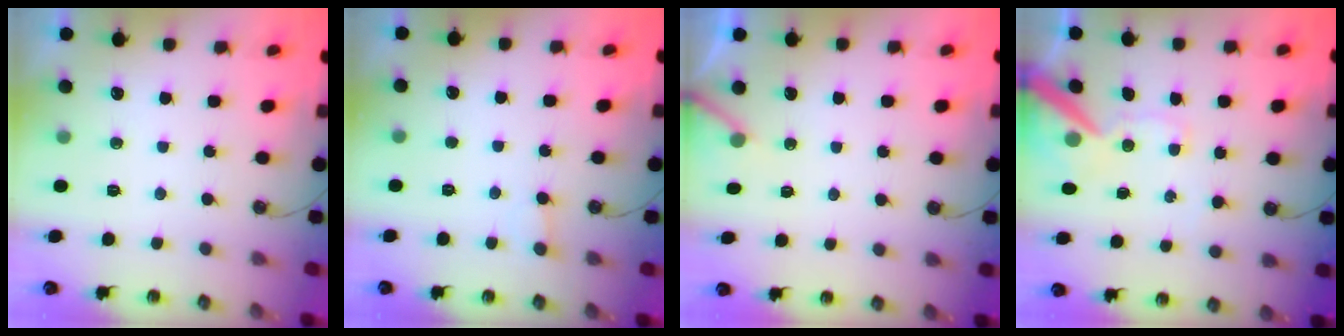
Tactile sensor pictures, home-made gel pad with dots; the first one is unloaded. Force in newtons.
{"total": 2.3, "press": 2.3, "slide": 0.2}
{"total": 4.8, "press": 4.8, "slide": 0.3}
{"total": 11.7, "press": 11.6, "slide": 1.8}